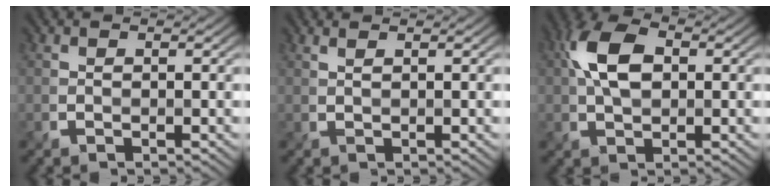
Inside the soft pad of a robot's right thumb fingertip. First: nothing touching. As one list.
[{"total": 1.3, "force": [0.8, 0.3, 1.0], "torque": [-0.013, 0.001, 0.008]}, {"total": 7.3, "force": [1.3, 4.4, 5.6], "torque": [-0.119, 0.013, 0.018]}]